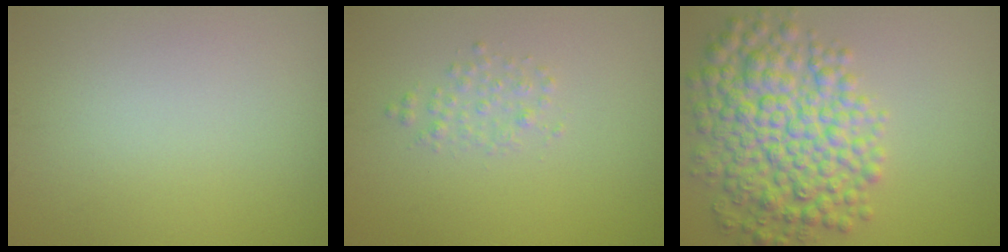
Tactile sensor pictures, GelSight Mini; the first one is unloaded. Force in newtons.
{"total": 1.4, "press": 1.4, "slide": 0.0}
{"total": 8.3, "press": 8.3, "slide": 0.0}